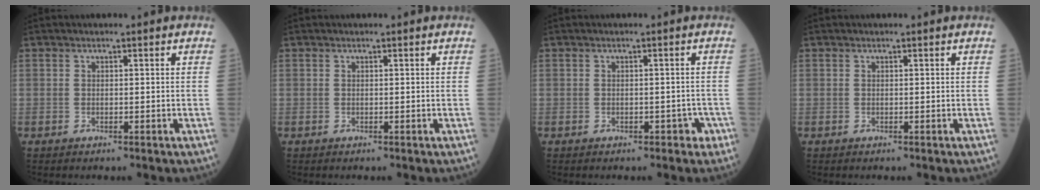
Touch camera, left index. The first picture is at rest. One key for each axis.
{"total": 0.0}
{"total": 2.3, "fx": -1.3, "fy": 1.4, "fz": 1.2, "tx": -0.007, "ty": 0.012, "tz": -0.014}
{"total": 0.0}